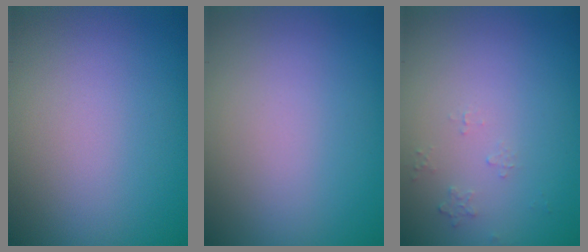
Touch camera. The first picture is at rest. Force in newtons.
{"total": 0.0}
{"total": 0.6, "press": 0.4, "slide": 0.5}